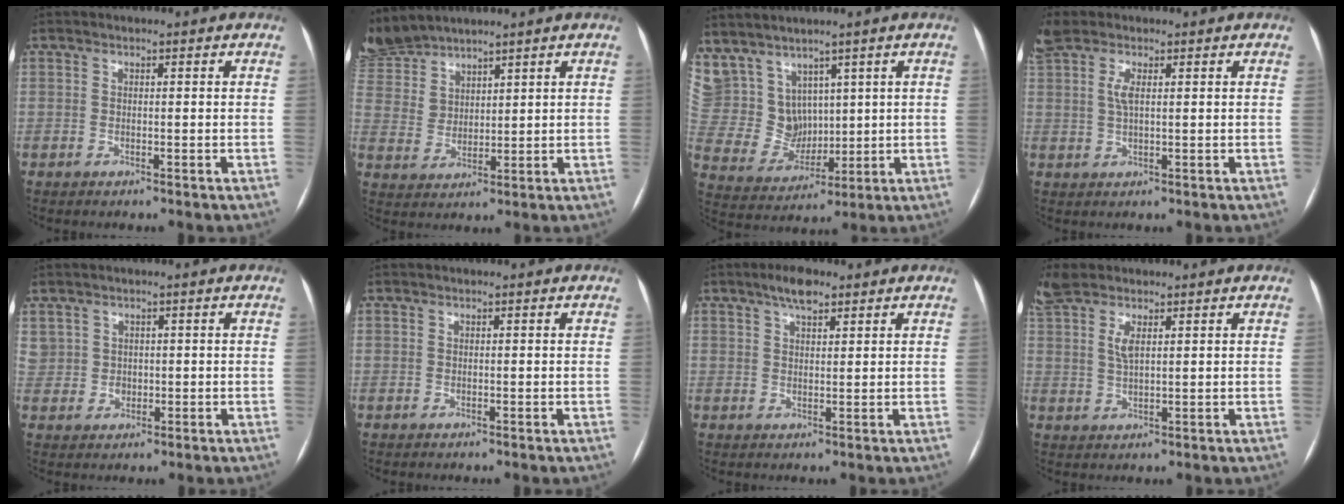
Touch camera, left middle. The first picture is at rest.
{"total": 9.5, "force": [8.8, 3.5, 1.5], "torque": [-0.053, 0.003, 0.197]}
{"total": 11.9, "force": [7.7, 8.6, 2.5], "torque": [-0.083, 0.034, 0.185]}
{"total": 4.3, "force": [1.9, 1.6, 3.5], "torque": [-0.096, 0.013, 0.041]}
{"total": 3.9, "force": [1.2, 3.7, 0.6], "torque": [-0.019, 0.007, 0.037]}
{"total": 0.0}
{"total": 4.2, "force": [2.9, 1.3, 2.7], "torque": [-0.050, 0.009, 0.049]}
{"total": 6.2, "force": [3.6, 2.1, 4.5], "torque": [-0.114, 0.010, 0.077]}